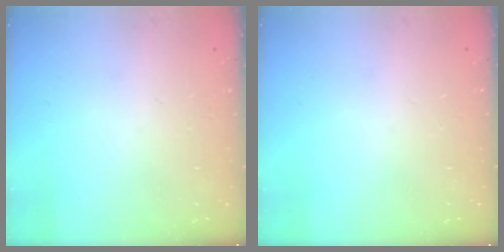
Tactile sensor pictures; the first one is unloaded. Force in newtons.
{"total": 0.0}